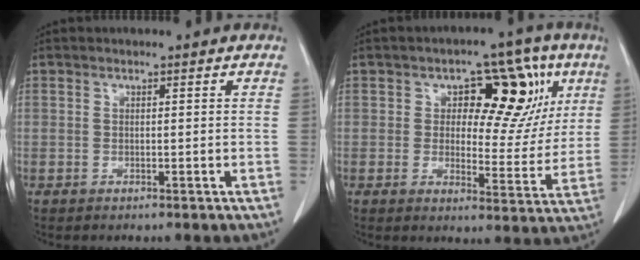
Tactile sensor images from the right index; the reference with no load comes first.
{"total": 14.2, "force": [5.3, 7.5, 10.9], "torque": [-0.127, 0.028, 0.075]}